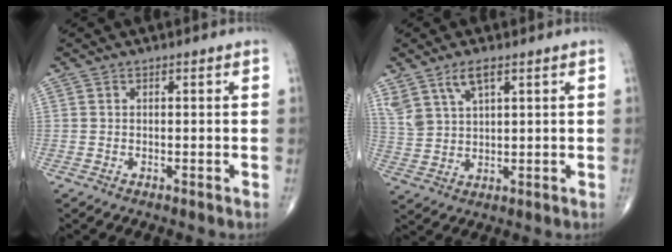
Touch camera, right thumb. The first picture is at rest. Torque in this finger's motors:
{"motor_torque": [0.04, 0.06, 0.51, 0.51, 0.14]}